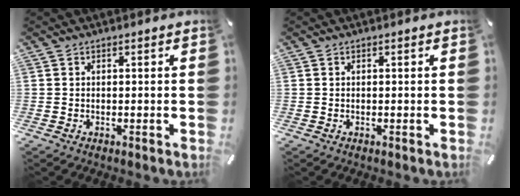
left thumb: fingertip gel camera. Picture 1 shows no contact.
{"total": 0.0}